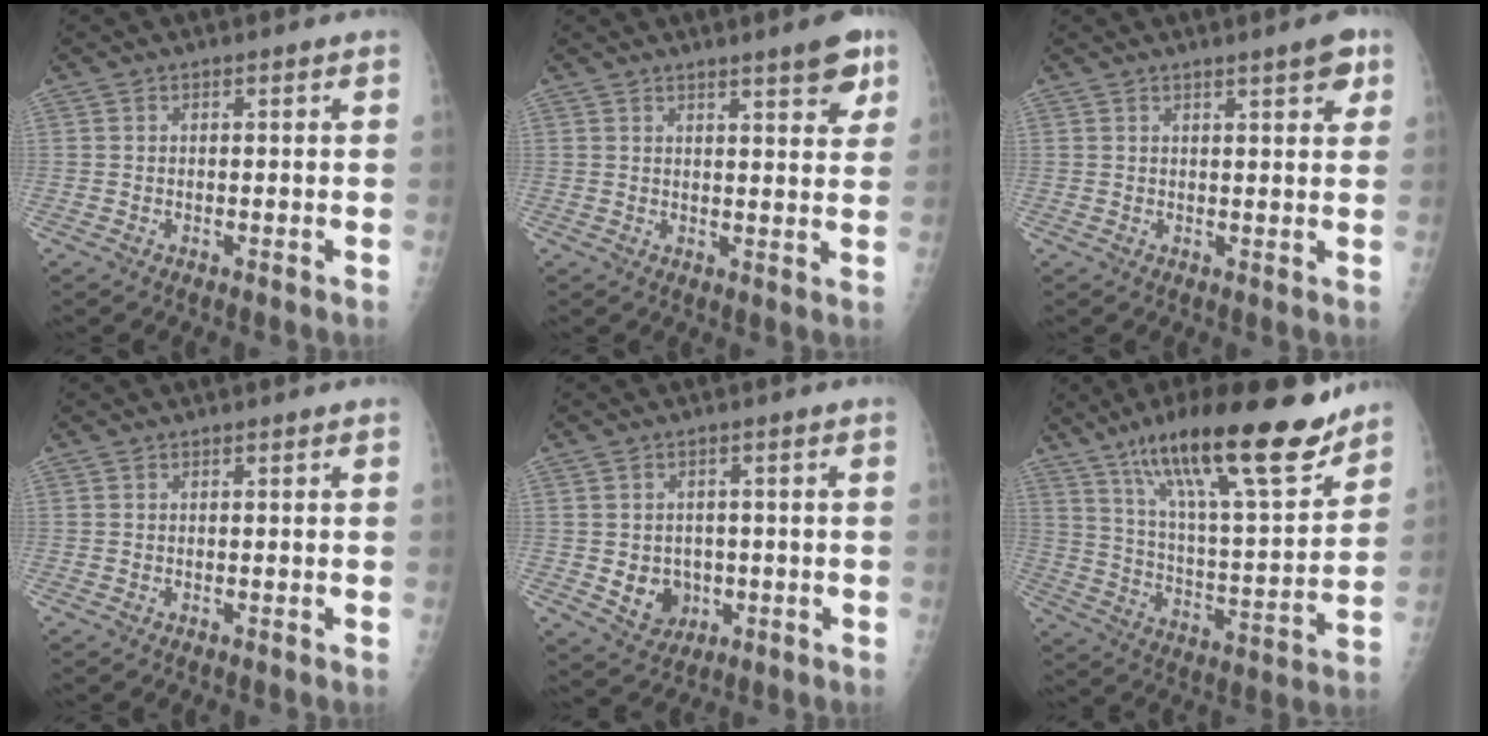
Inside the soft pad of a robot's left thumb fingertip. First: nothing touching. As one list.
[{"total": 6.5, "force": [4.1, 1.3, 4.9], "torque": [-0.053, -0.020, 0.053]}, {"total": 4.3, "force": [2.5, 0.9, 3.3], "torque": [-0.035, -0.010, 0.031]}, {"total": 0.0}, {"total": 6.2, "force": [-1.0, 5.3, 3.0], "torque": [-0.019, 0.002, -0.002]}, {"total": 25.1, "force": [17.2, 5.5, 17.4], "torque": [-0.260, -0.067, 0.288]}]